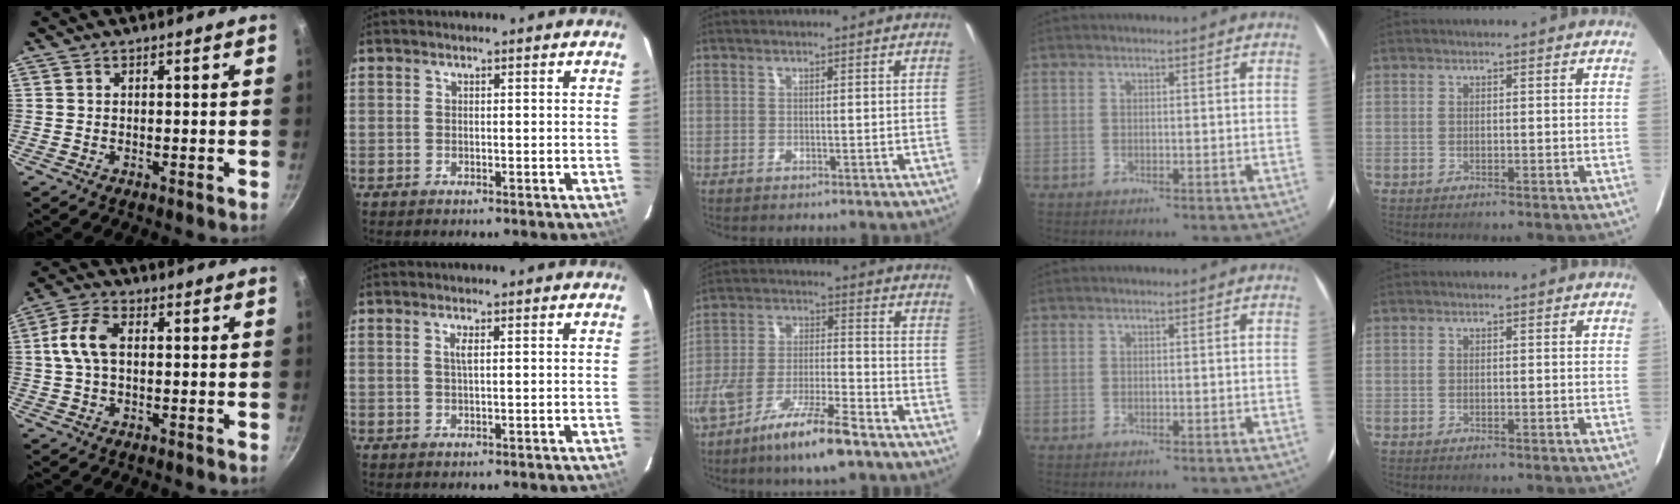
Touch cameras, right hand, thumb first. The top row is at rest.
{"thumb": {"total": 7.8, "force": [0.8, 4.5, 6.3], "torque": [-0.131, 0.019, 0.007]}, "index": {"total": 1.2, "force": [0.3, 0.0, 1.2], "torque": [-0.024, 0.000, 0.006]}, "middle": {"total": 13.3, "force": [-8.6, 2.8, 9.8], "torque": [-0.192, -0.020, -0.154]}}